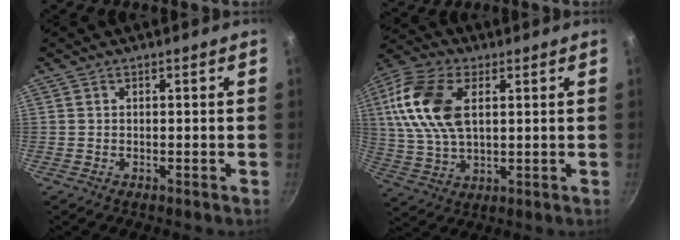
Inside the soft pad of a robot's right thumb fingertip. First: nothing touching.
{"total": 15.7, "force": [4.0, 9.0, 12.2], "torque": [-0.236, 0.002, 0.072]}